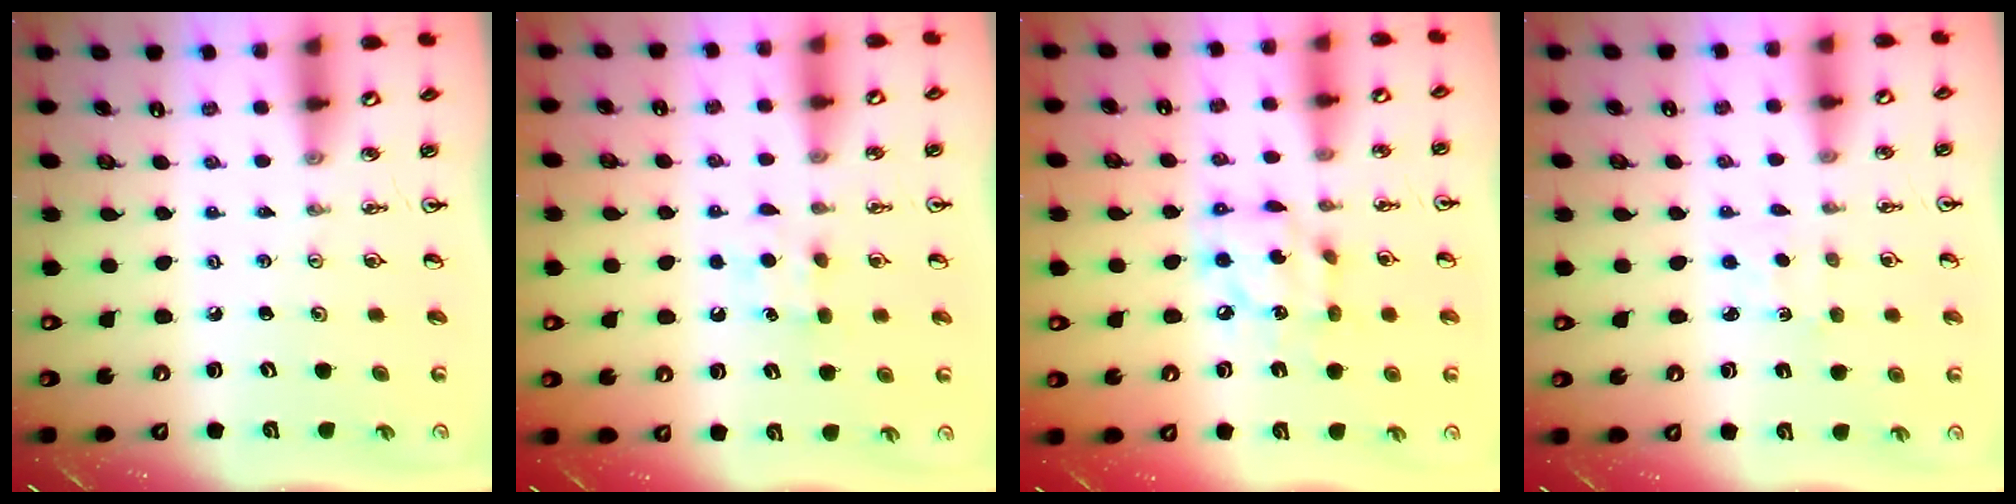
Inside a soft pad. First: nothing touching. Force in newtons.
{"total": 5.6, "press": 5.5, "slide": 0.7}
{"total": 10.1, "press": 10.1, "slide": 0.8}
{"total": 1.3, "press": 1.2, "slide": 0.3}